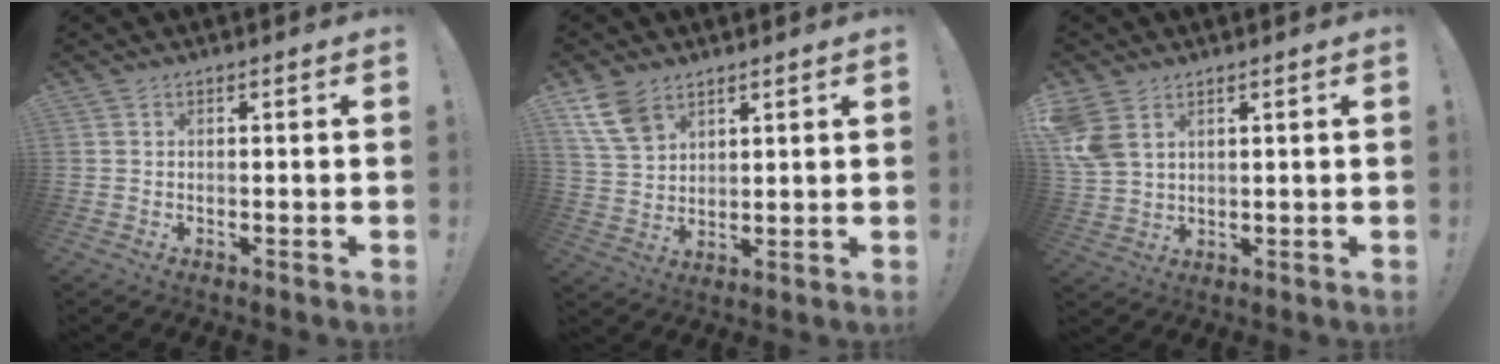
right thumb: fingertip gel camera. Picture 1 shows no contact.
{"total": 10.1, "force": [6.5, 6.1, 4.7], "torque": [-0.087, -0.024, 0.130]}
{"total": 7.3, "force": [3.9, 4.7, 4.1], "torque": [-0.084, -0.015, 0.077]}